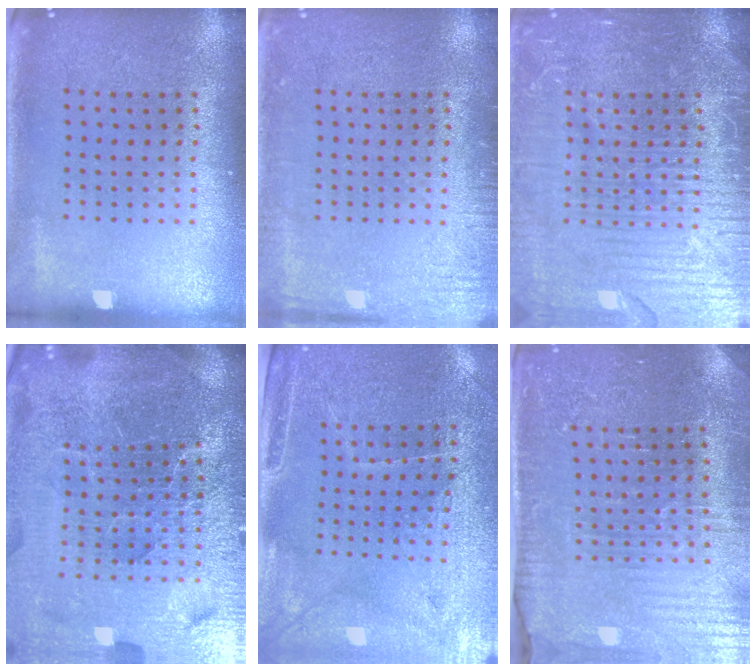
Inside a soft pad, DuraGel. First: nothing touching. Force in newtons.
{"total": 2.0, "press": 1.9, "slide": 0.2}
{"total": 7.0, "press": 7.0, "slide": 0.9}
{"total": 7.2, "press": 6.2, "slide": 3.5}
{"total": 3.2, "press": 2.9, "slide": 1.2}
{"total": 3.5, "press": 3.5, "slide": 0.3}